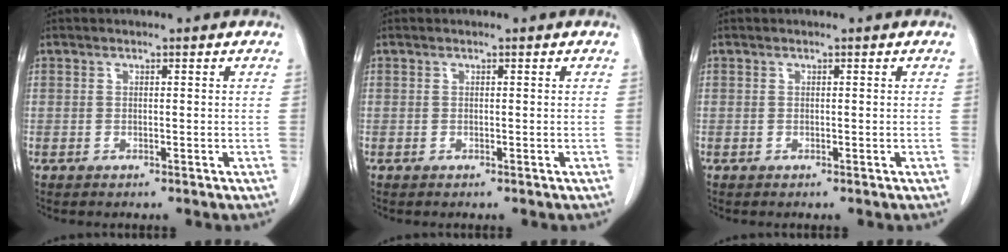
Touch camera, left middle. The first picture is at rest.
{"total": 0.0}
{"total": 0.0}